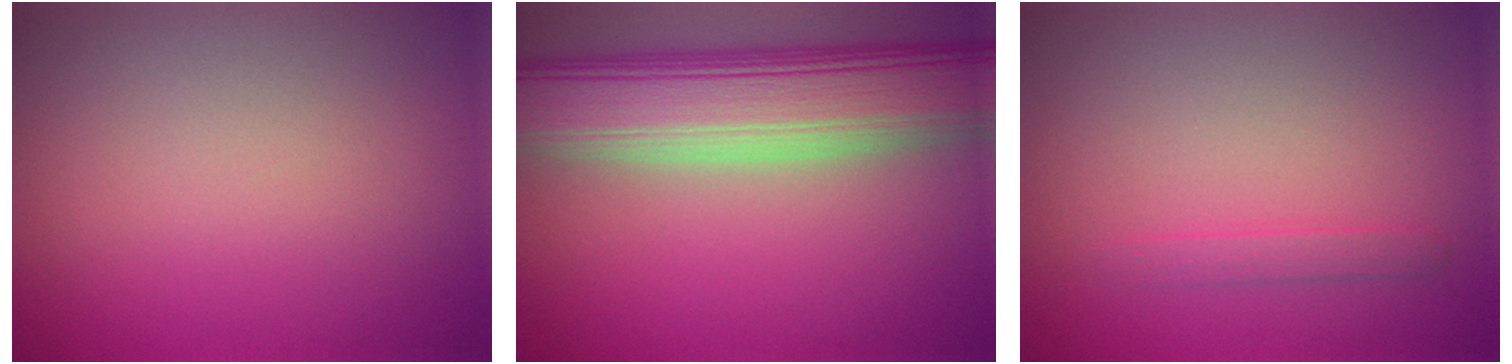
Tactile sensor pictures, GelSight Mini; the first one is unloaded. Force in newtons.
{"total": 10.2, "press": 10.2, "slide": 1.1}
{"total": 1.1, "press": 1.1, "slide": 0.0}